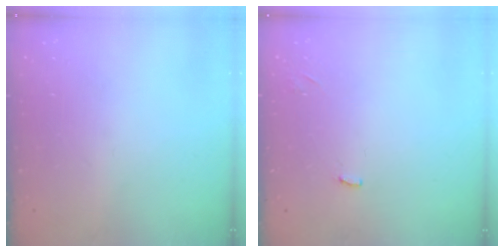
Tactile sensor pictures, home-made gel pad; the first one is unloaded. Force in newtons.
{"total": 3.7, "press": 3.7, "slide": 0.3}